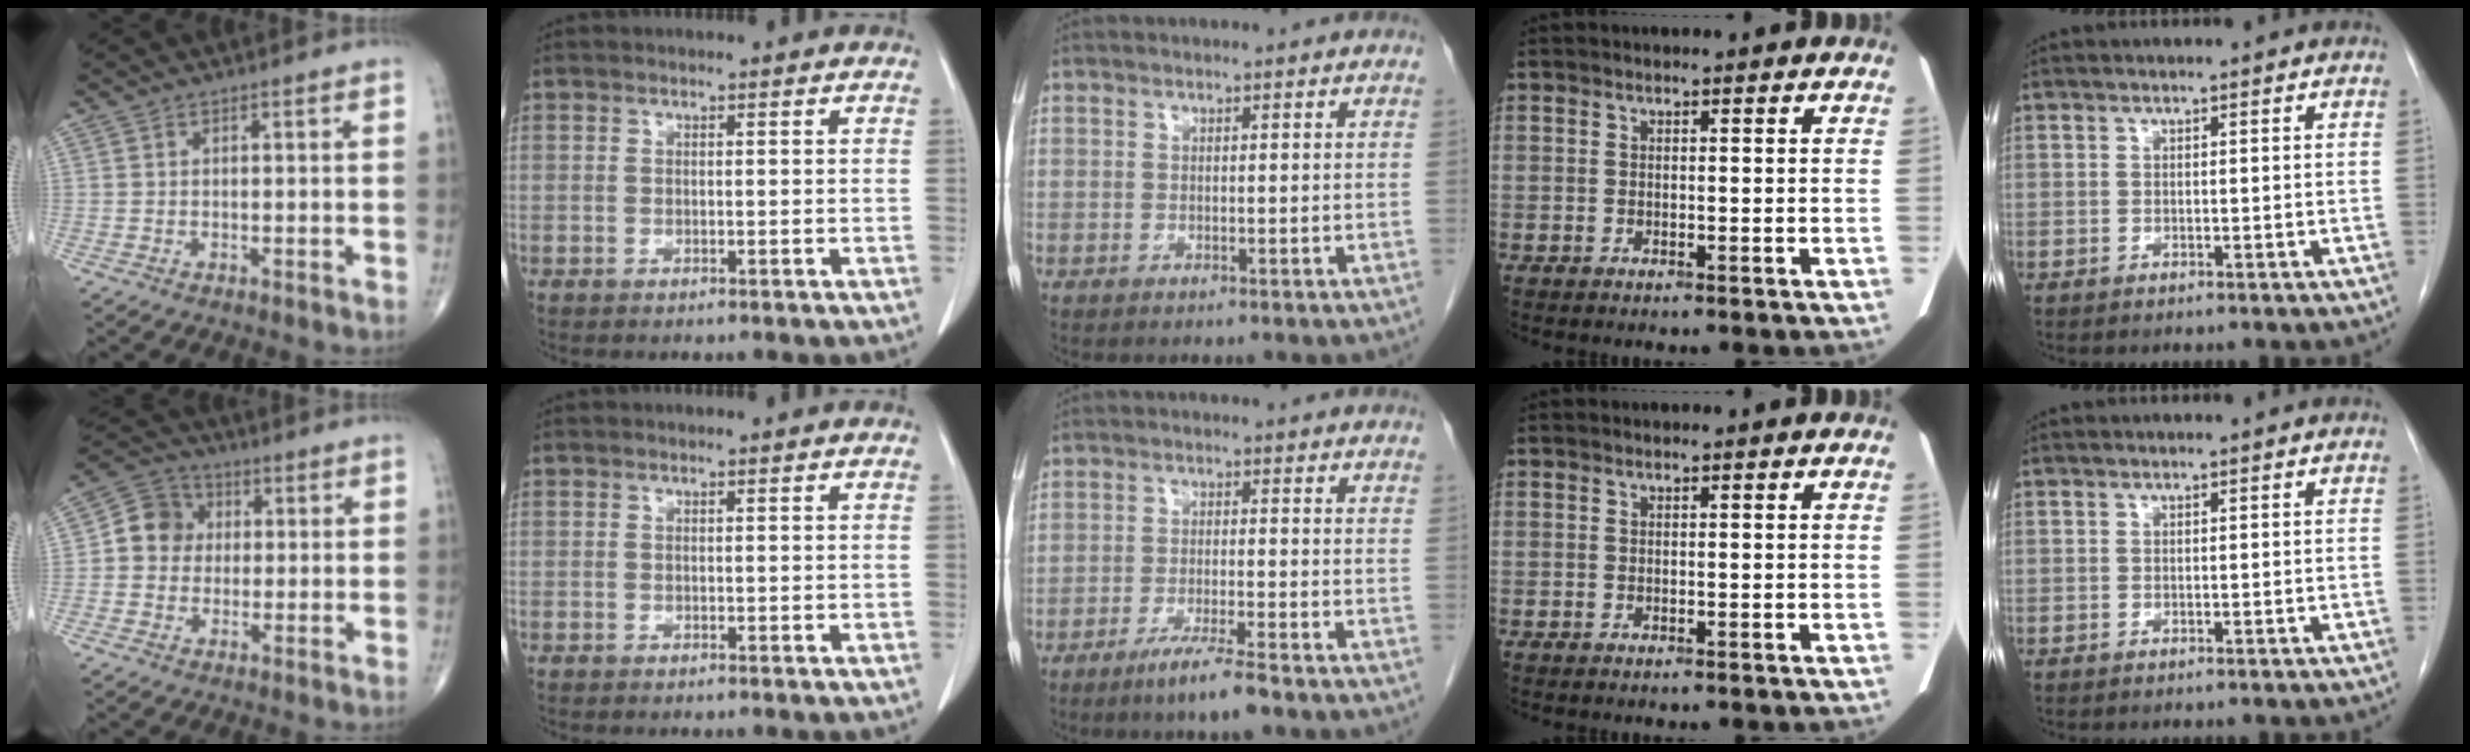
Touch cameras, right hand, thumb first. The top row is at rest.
{"thumb": {"total": 7.5, "force": [0.5, 6.8, 3.2], "torque": [-0.033, 0.016, -0.005]}, "middle": {"total": 5.4, "force": [-3.9, -0.3, 3.8], "torque": [-0.073, -0.014, -0.073]}}